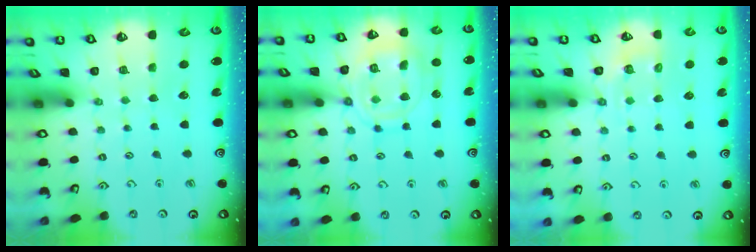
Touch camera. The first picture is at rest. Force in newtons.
{"total": 14.4, "press": 14.3, "slide": 1.2}
{"total": 2.9, "press": 2.6, "slide": 1.2}